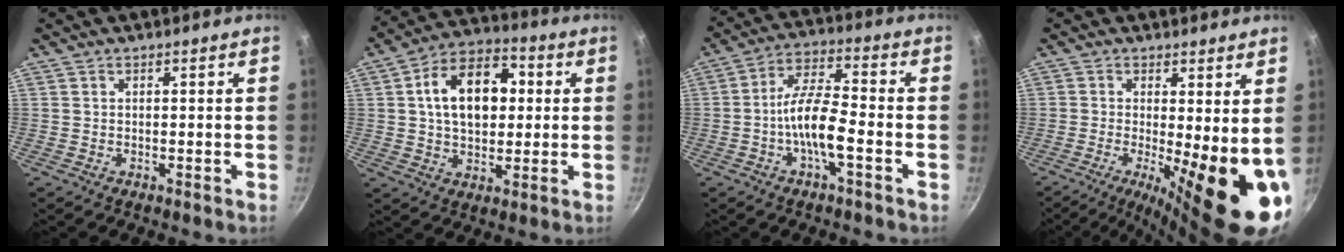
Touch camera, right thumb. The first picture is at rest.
{"total": 15.5, "force": [2.4, 10.2, 11.3], "torque": [-0.145, 0.020, 0.027]}
{"total": 9.8, "force": [-3.0, 2.8, 8.9], "torque": [-0.163, 0.036, -0.063]}
{"total": 15.1, "force": [-1.9, 4.2, 14.4], "torque": [-0.186, -0.027, -0.022]}